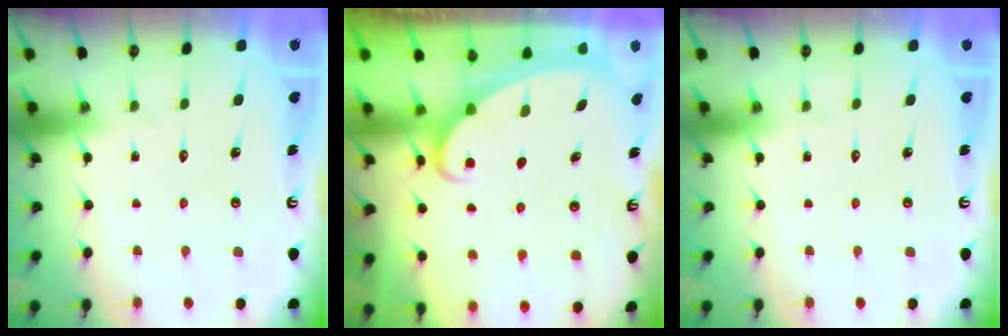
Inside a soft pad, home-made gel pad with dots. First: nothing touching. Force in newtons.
{"total": 1.9, "press": 1.9, "slide": 0.3}
{"total": 0.0}